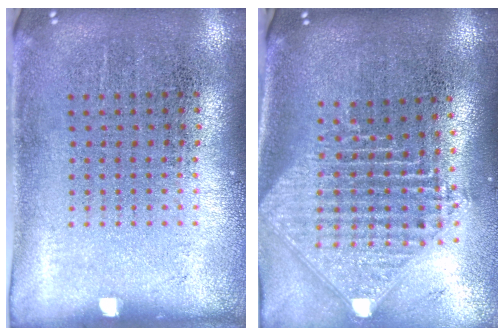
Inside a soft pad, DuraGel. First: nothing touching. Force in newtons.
{"total": 2.3, "press": 1.8, "slide": 1.5}